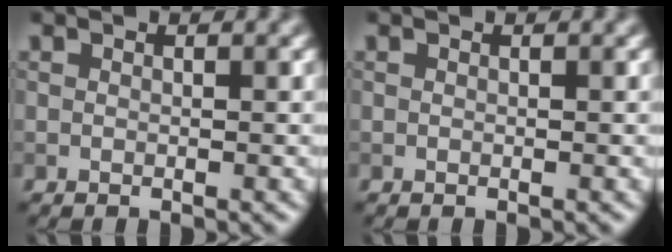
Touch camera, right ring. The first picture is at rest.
{"total": 0.0}